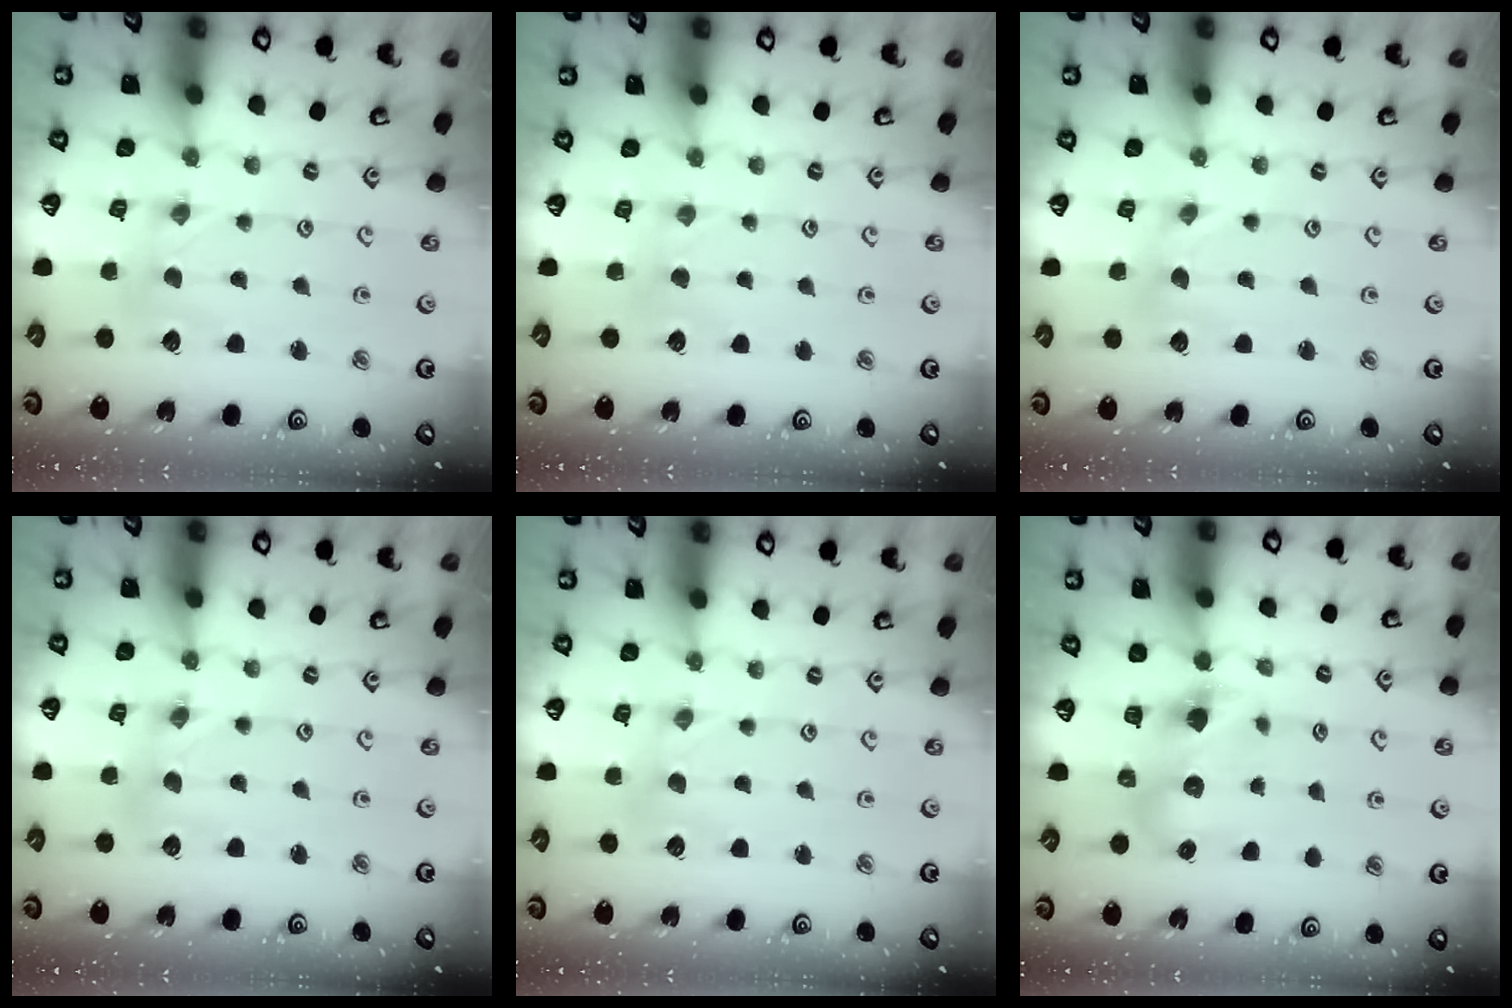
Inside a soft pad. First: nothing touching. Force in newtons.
{"total": 2.3, "press": 2.2, "slide": 0.5}
{"total": 0.0}
{"total": 1.7, "press": 1.7, "slide": 0.2}
{"total": 1.5, "press": 1.4, "slide": 0.2}
{"total": 6.0, "press": 6.0, "slide": 0.5}